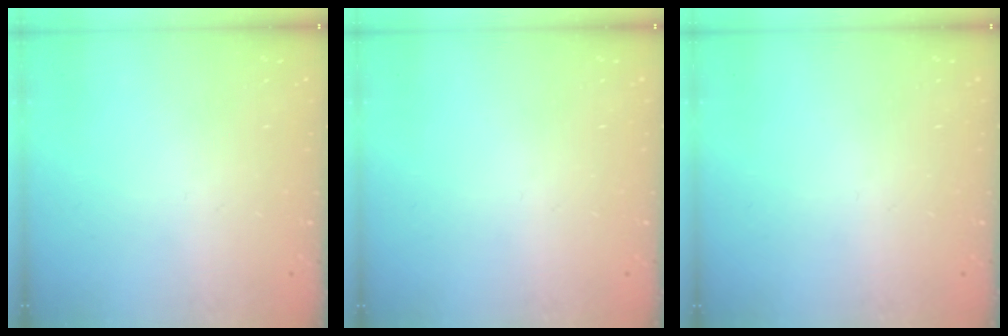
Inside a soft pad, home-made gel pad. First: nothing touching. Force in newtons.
{"total": 0.0}
{"total": 0.0}